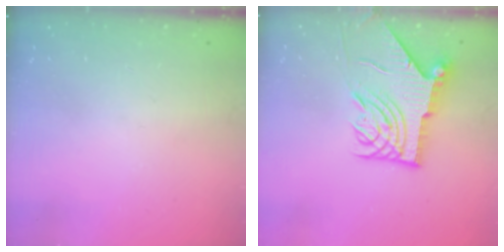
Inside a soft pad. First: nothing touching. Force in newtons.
{"total": 10.2, "press": 10.1, "slide": 1.1}